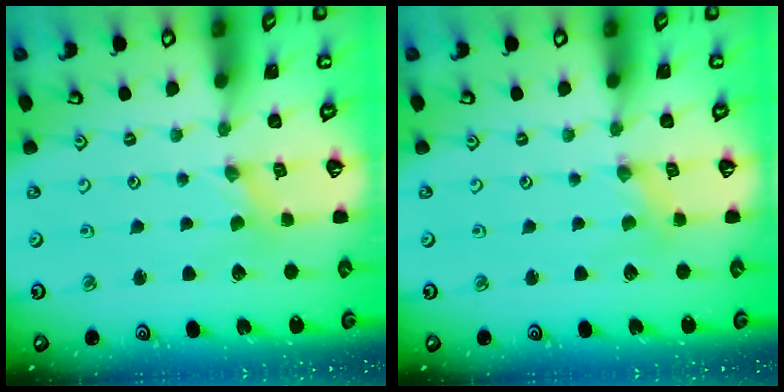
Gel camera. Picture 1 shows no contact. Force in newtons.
{"total": 1.0, "press": 1.0, "slide": 0.2}